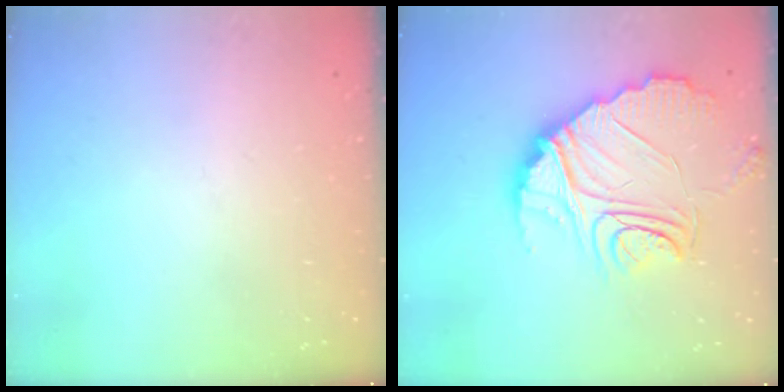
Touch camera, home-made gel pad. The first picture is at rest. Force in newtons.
{"total": 15.4, "press": 15.3, "slide": 1.5}